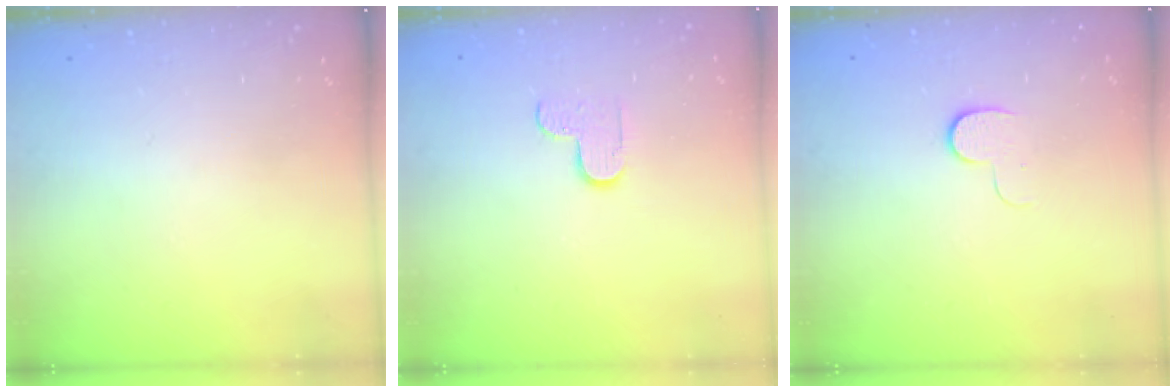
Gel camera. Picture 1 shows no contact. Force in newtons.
{"total": 5.1, "press": 5.1, "slide": 0.5}
{"total": 5.5, "press": 5.4, "slide": 0.8}